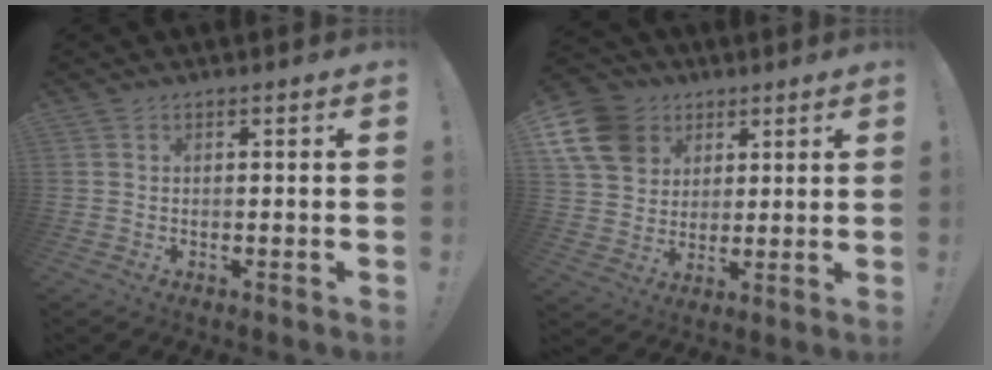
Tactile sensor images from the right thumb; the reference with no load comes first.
{"total": 15.5, "force": [6.1, 12.5, 6.6], "torque": [-0.106, -0.026, 0.127]}